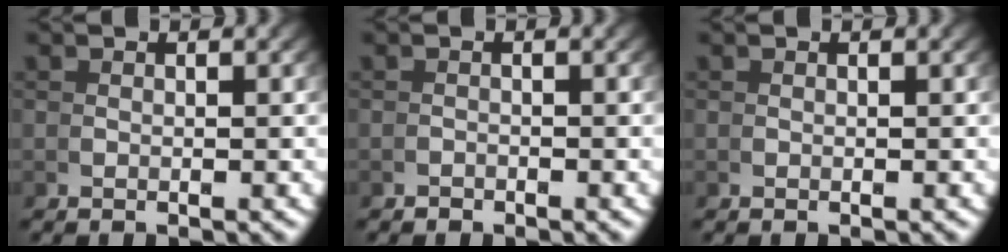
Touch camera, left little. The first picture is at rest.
{"total": 1.1, "force": [-0.6, -0.6, -0.6], "torque": [0.016, -0.004, -0.011]}
{"total": 0.0}